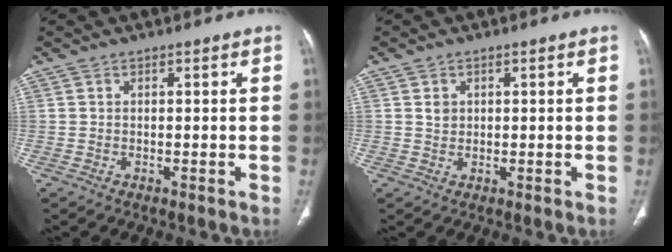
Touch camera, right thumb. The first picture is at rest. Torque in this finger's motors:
{"motor_torque": [-0.05, 0.10, 0.37, -0.44, 0.02]}